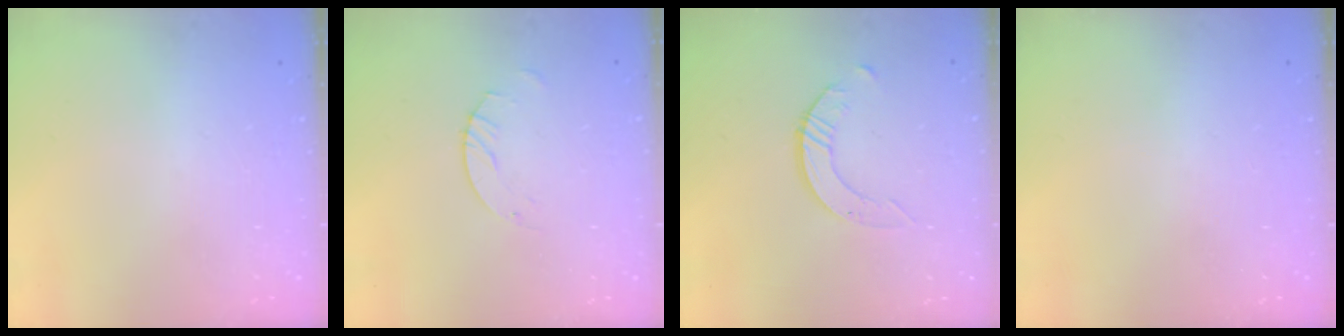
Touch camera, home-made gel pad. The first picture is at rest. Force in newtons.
{"total": 2.5, "press": 2.5, "slide": 0.1}
{"total": 3.1, "press": 3.1, "slide": 0.3}
{"total": 0.0}